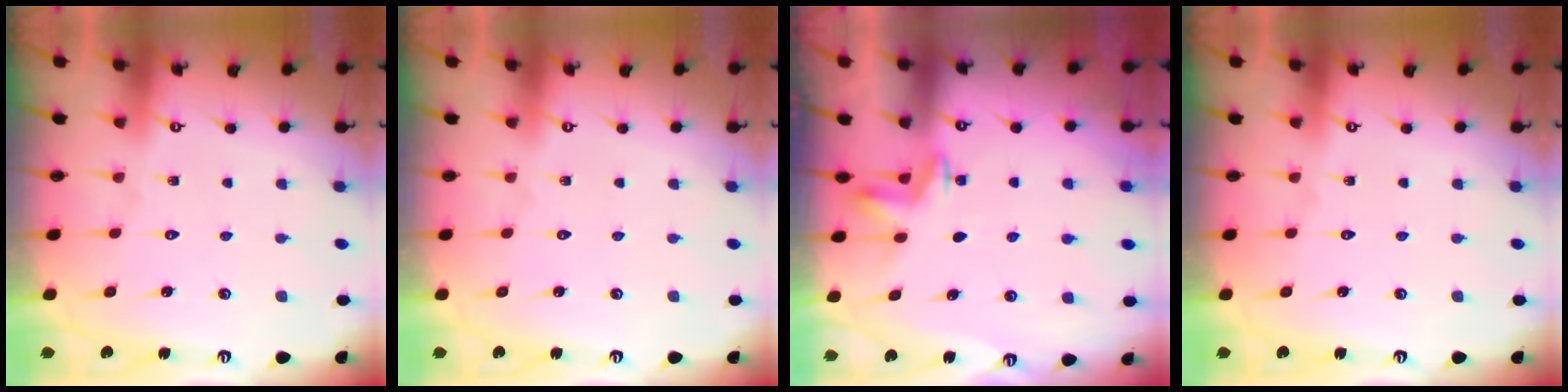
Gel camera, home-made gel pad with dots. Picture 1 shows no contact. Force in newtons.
{"total": 0.0}
{"total": 3.2, "press": 3.1, "slide": 0.4}
{"total": 0.0}